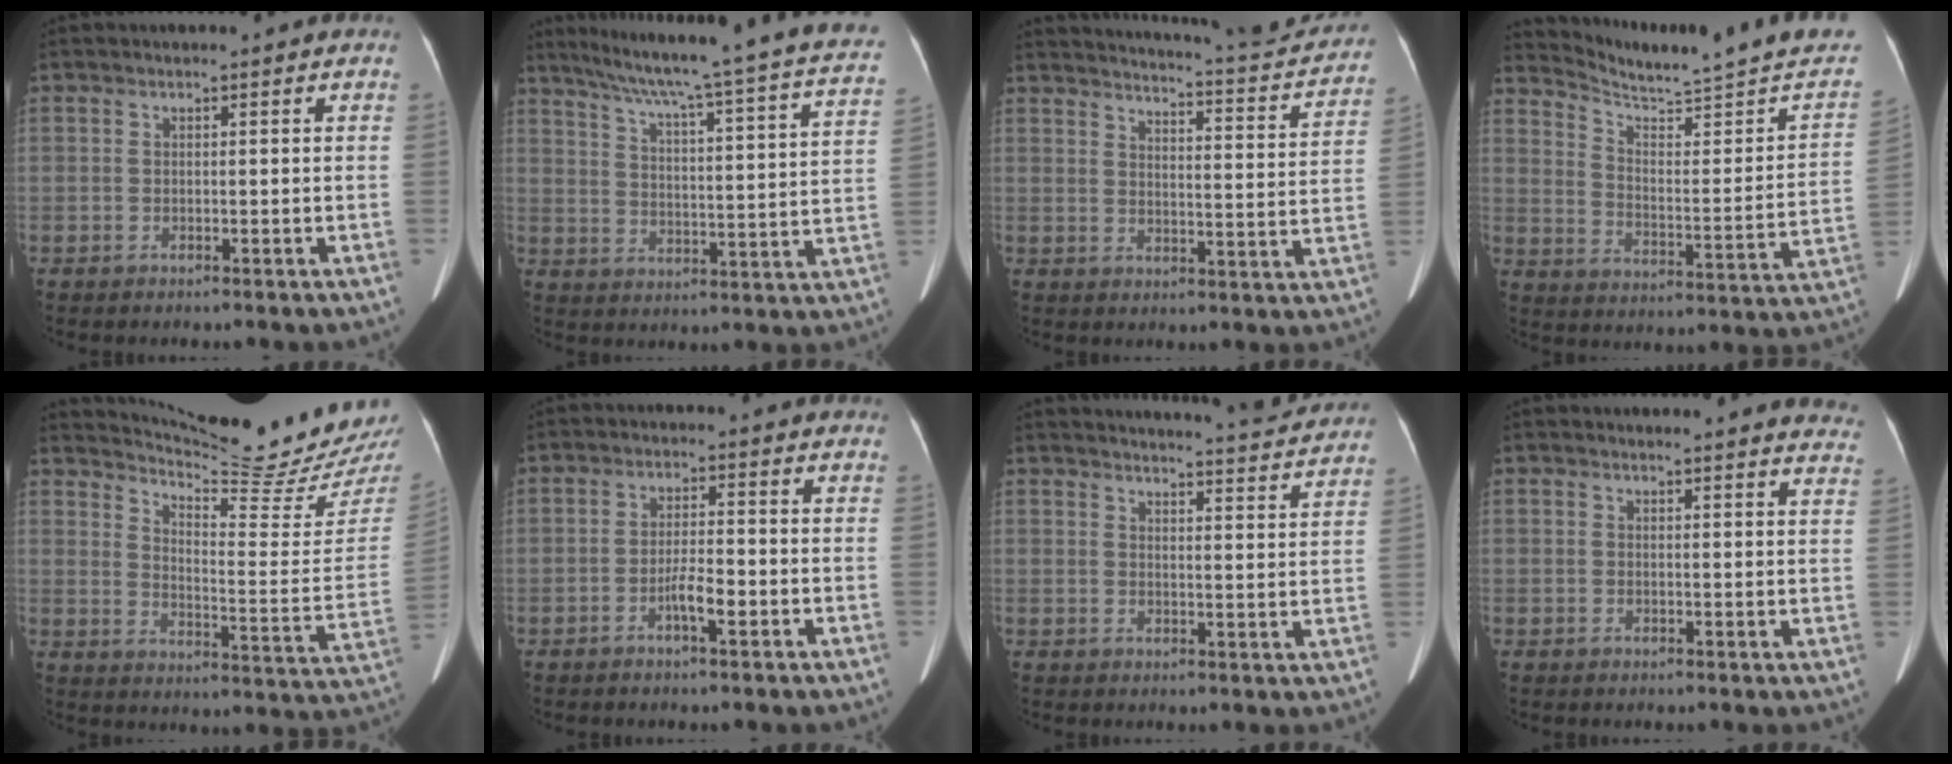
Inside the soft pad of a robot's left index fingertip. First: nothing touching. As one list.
[{"total": 27.0, "force": [22.1, 1.0, 15.5], "torque": [-0.235, -0.033, 0.274]}, {"total": 19.9, "force": [19.0, 1.5, 5.7], "torque": [-0.081, -0.052, 0.227]}, {"total": 22.4, "force": [20.6, 0.3, 8.7], "torque": [-0.132, -0.080, 0.273]}, {"total": 20.3, "force": [19.3, -2.1, 5.8], "torque": [-0.104, -0.126, 0.253]}, {"total": 3.6, "force": [-1.6, 0.6, 3.2], "torque": [-0.058, 0.001, -0.030]}, {"total": 15.0, "force": [14.5, 0.4, 3.5], "torque": [-0.047, -0.035, 0.166]}, {"total": 14.4, "force": [14.0, 1.8, 2.8], "torque": [-0.011, -0.049, 0.131]}]